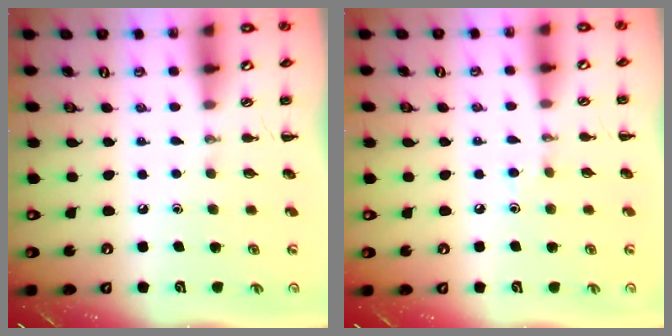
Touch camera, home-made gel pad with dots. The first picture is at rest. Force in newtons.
{"total": 2.7, "press": 2.5, "slide": 0.9}